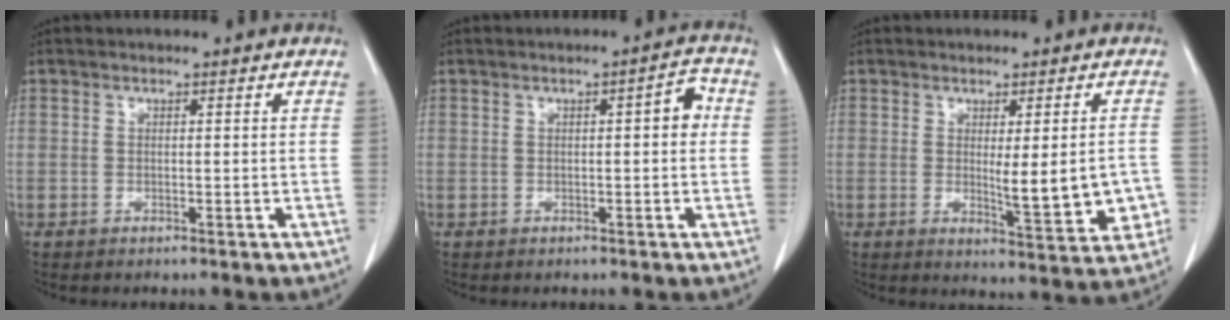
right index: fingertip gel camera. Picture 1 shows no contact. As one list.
[{"total": 3.1, "force": [0.3, 0.8, 2.9], "torque": [-0.037, 0.013, 0.002]}, {"total": 8.4, "force": [-1.0, 1.7, 8.1], "torque": [-0.102, -0.014, -0.006]}]